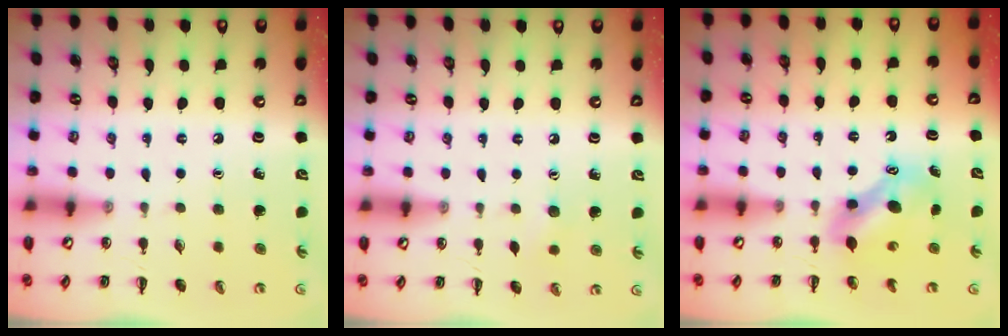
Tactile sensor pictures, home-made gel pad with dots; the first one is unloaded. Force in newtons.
{"total": 3.8, "press": 3.7, "slide": 0.9}
{"total": 7.3, "press": 7.3, "slide": 0.7}